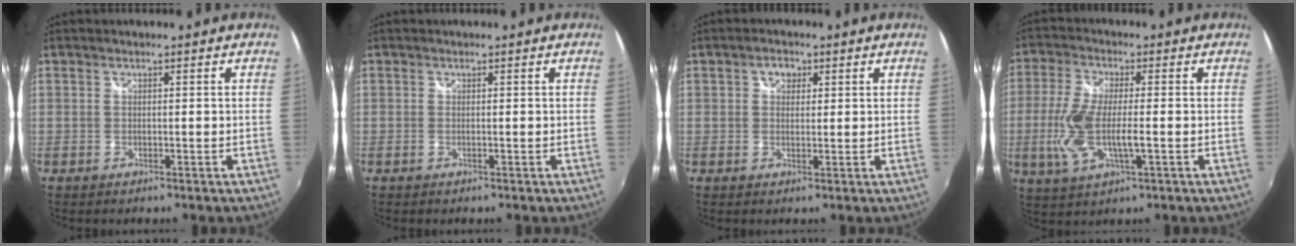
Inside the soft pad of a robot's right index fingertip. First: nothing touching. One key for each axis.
{"total": 0.0}
{"total": 2.6, "fx": 0.9, "fy": 2.2, "fz": 1.2, "tx": -0.012, "ty": 0.009, "tz": 0.014}
{"total": 10.6, "fx": -1.9, "fy": 3.4, "fz": 9.8, "tx": -0.211, "ty": -0.010, "tz": -0.036}